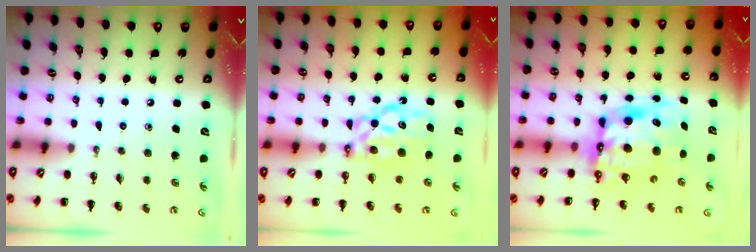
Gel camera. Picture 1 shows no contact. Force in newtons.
{"total": 7.6, "press": 7.5, "slide": 1.1}
{"total": 12.6, "press": 12.2, "slide": 3.4}